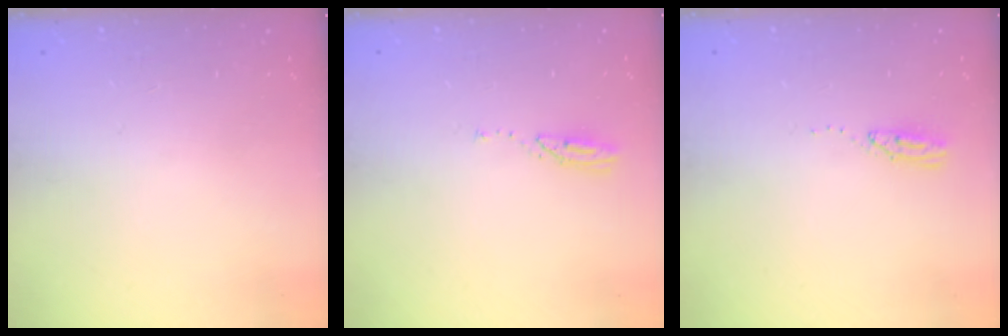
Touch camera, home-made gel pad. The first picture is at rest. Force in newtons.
{"total": 2.9, "press": 2.9, "slide": 0.3}
{"total": 3.5, "press": 3.5, "slide": 0.4}